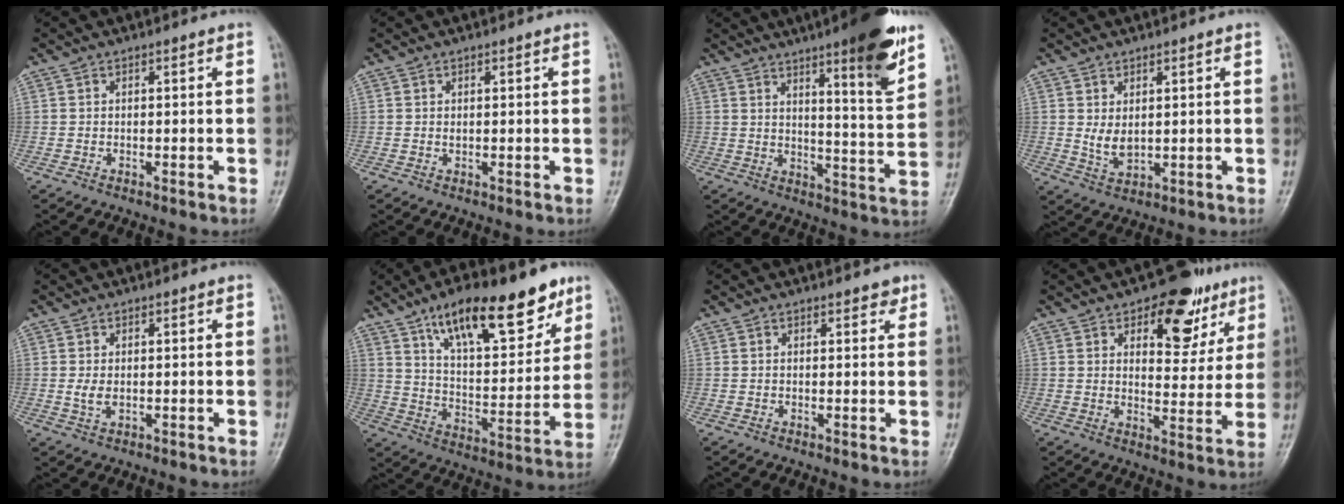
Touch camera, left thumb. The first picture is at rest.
{"total": 0.6, "force": [0.2, 0.2, 0.5], "torque": [-0.009, 0.003, 0.007]}
{"total": 14.9, "force": [9.0, 2.0, 11.7], "torque": [-0.149, -0.055, 0.132]}
{"total": 3.8, "force": [0.9, 2.1, 3.0], "torque": [-0.049, -0.014, 0.027]}
{"total": 2.2, "force": [0.0, 1.3, 1.8], "torque": [-0.037, -0.001, 0.005]}
{"total": 21.4, "force": [13.3, 8.4, 14.5], "torque": [-0.182, -0.051, 0.222]}
{"total": 1.6, "force": [1.2, 0.8, 0.8], "torque": [0.000, -0.005, 0.012]}
{"total": 13.1, "force": [7.1, 7.2, 8.3], "torque": [-0.058, -0.031, 0.098]}